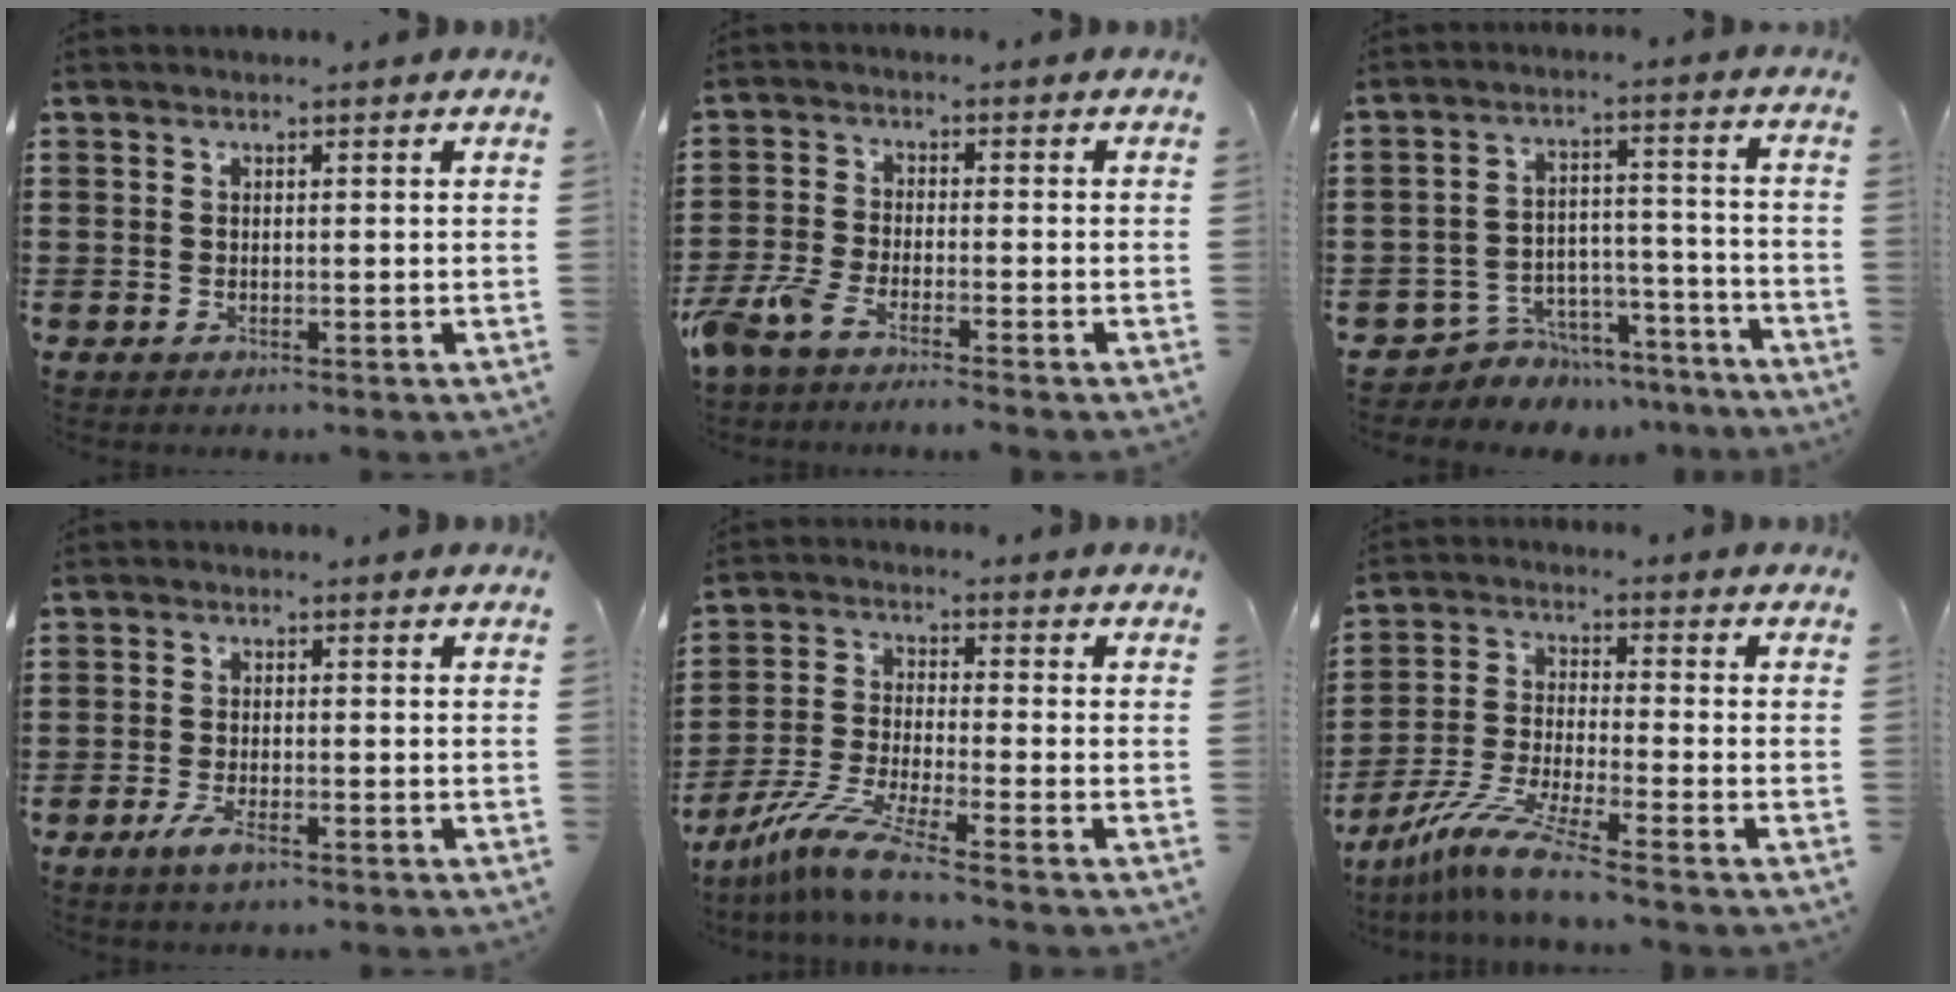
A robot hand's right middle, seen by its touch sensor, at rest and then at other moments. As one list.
[{"total": 4.6, "force": [-4.0, 0.7, 2.3], "torque": [-0.081, -0.016, -0.087]}, {"total": 5.5, "force": [-5.1, 2.2, 0.1], "torque": [-0.008, 0.019, -0.102]}, {"total": 3.4, "force": [-1.9, 0.9, 2.7], "torque": [-0.066, -0.007, -0.040]}, {"total": 7.9, "force": [-6.4, 0.2, 4.6], "torque": [-0.107, -0.014, -0.128]}, {"total": 8.9, "force": [-7.3, 0.2, 5.1], "torque": [-0.111, -0.008, -0.144]}]